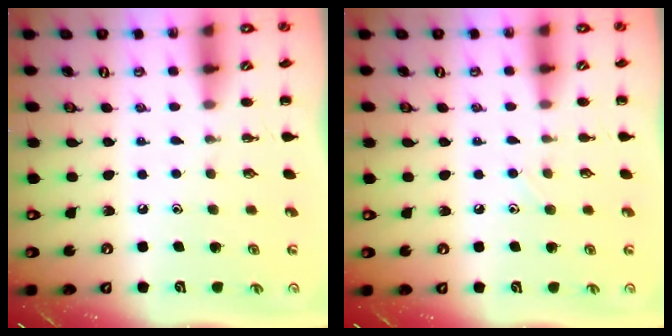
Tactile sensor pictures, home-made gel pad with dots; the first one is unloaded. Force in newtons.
{"total": 4.5, "press": 4.2, "slide": 1.6}